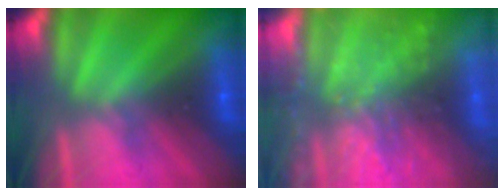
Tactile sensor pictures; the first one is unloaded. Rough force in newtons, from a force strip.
{"total": 9.1}